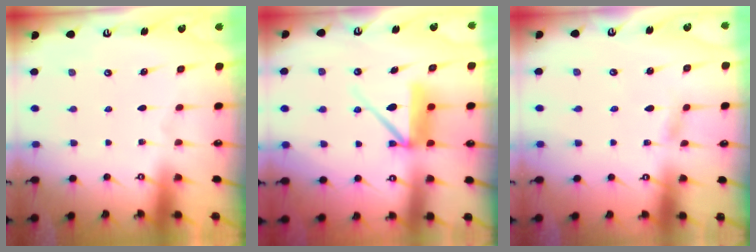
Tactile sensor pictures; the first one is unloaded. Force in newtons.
{"total": 9.6, "press": 9.5, "slide": 1.0}
{"total": 2.1, "press": 2.1, "slide": 0.2}